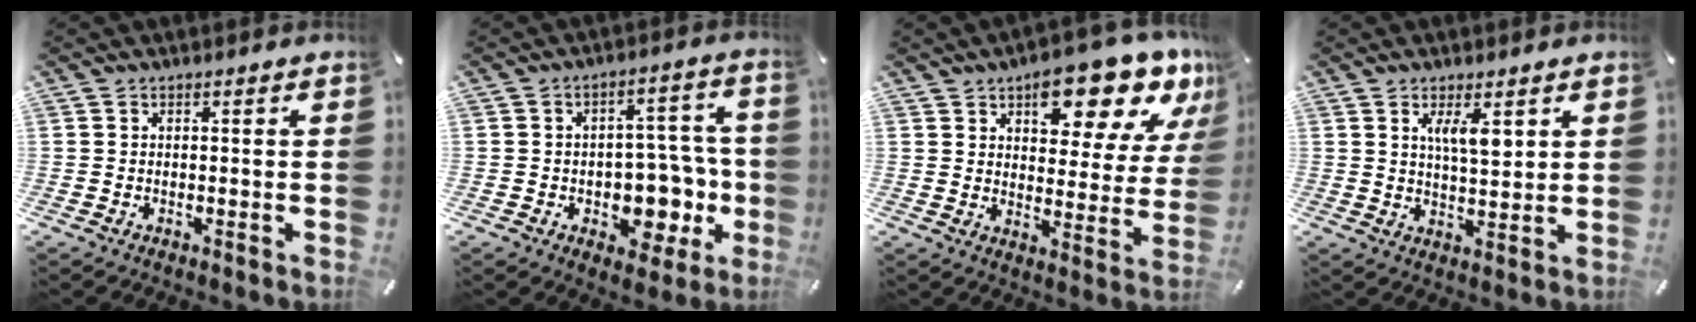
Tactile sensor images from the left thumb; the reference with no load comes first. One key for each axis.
{"total": 11.3, "fx": -2.8, "fy": 8.0, "fz": 7.5, "tx": -0.077, "ty": 0.009, "tz": -0.039}
{"total": 17.3, "fx": 11.3, "fy": 7.6, "fz": 10.6, "tx": -0.124, "ty": -0.072, "tz": 0.183}
{"total": 6.7, "fx": 3.1, "fy": 2.4, "fz": 5.3, "tx": -0.091, "ty": -0.012, "tz": 0.048}